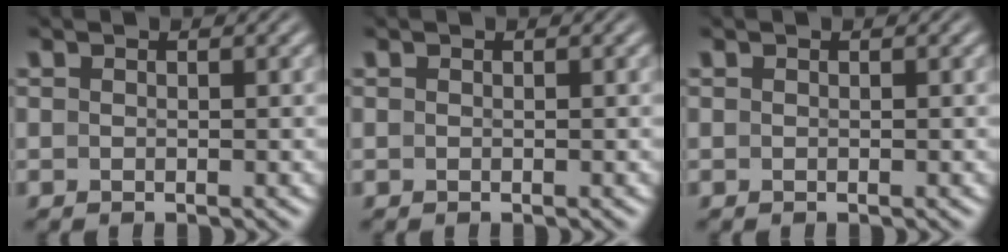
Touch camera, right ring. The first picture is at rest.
{"total": 0.0}
{"total": 0.0}